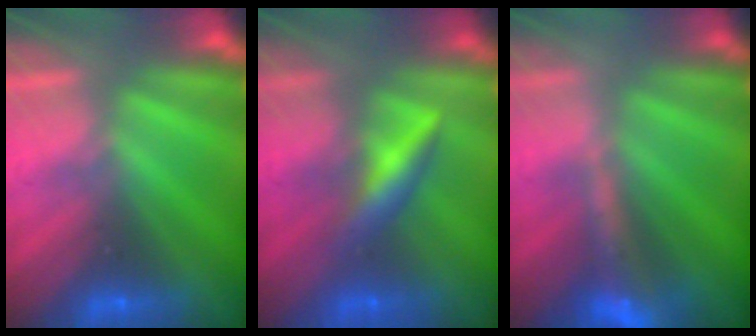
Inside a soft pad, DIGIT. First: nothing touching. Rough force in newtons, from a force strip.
{"total": 2.5}
{"total": 9.1}